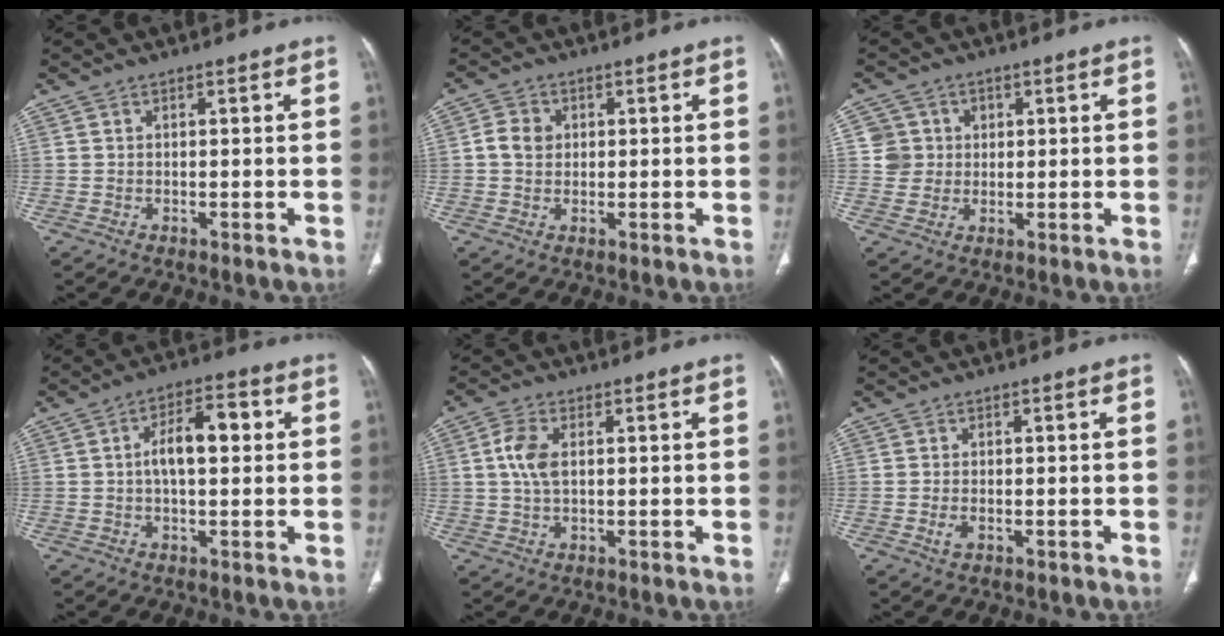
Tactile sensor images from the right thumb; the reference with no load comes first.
{"total": 4.1, "force": [0.5, 3.5, 2.1], "torque": [-0.030, 0.005, 0.007]}
{"total": 5.3, "force": [1.1, 5.1, 0.4], "torque": [0.026, 0.003, 0.018]}
{"total": 8.4, "force": [1.0, 4.0, 7.3], "torque": [-0.116, 0.022, 0.009]}
{"total": 5.6, "force": [0.9, 3.0, 4.6], "torque": [-0.108, 0.006, 0.016]}
{"total": 1.9, "force": [-0.6, 1.1, 1.5], "torque": [-0.033, 0.002, -0.010]}